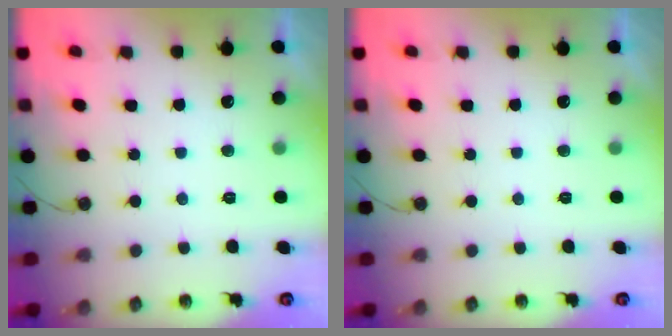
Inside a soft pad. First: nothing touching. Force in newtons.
{"total": 0.0}